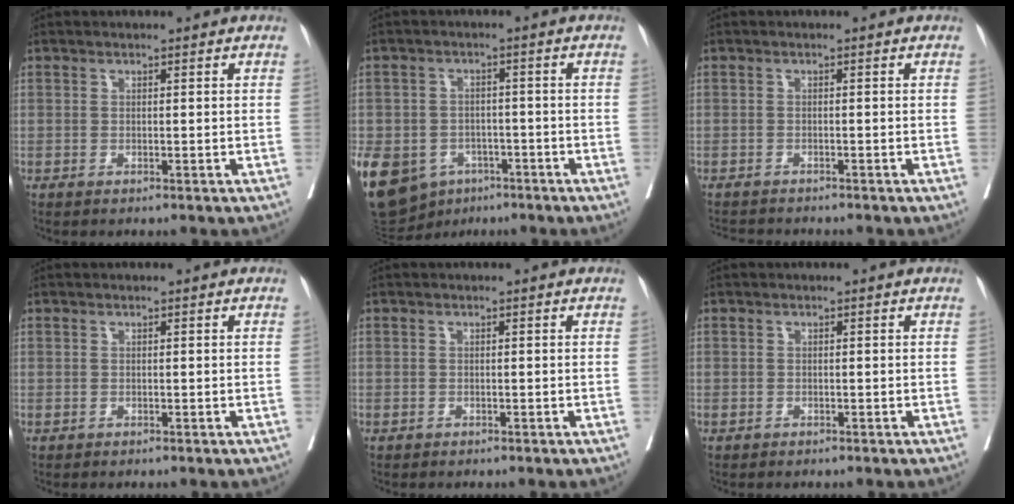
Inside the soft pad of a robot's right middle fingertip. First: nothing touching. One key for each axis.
{"total": 21.8, "fx": -10.0, "fy": 16.7, "fz": 9.8, "tx": -0.301, "ty": -0.015, "tz": -0.142}
{"total": 4.1, "fx": -4.0, "fy": 0.4, "fz": 0.9, "tx": -0.011, "ty": -0.011, "tz": -0.063}
{"total": 0.0}
{"total": 0.5, "fx": -0.2, "fy": 0.5, "fz": -0.1, "tx": 0.004, "ty": 0.006, "tz": -0.008}
{"total": 0.6, "fx": -0.3, "fy": 0.5, "fz": -0.1, "tx": 0.003, "ty": 0.006, "tz": -0.008}